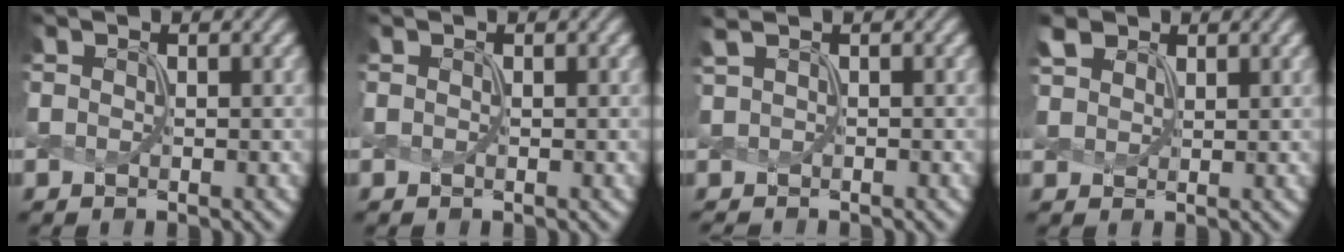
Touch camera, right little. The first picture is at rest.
{"total": 0.0}
{"total": 1.4, "force": [0.8, 0.4, 1.1], "torque": [-0.016, 0.005, 0.015]}
{"total": 2.7, "force": [2.0, 1.4, 1.0], "torque": [-0.033, 0.011, 0.045]}